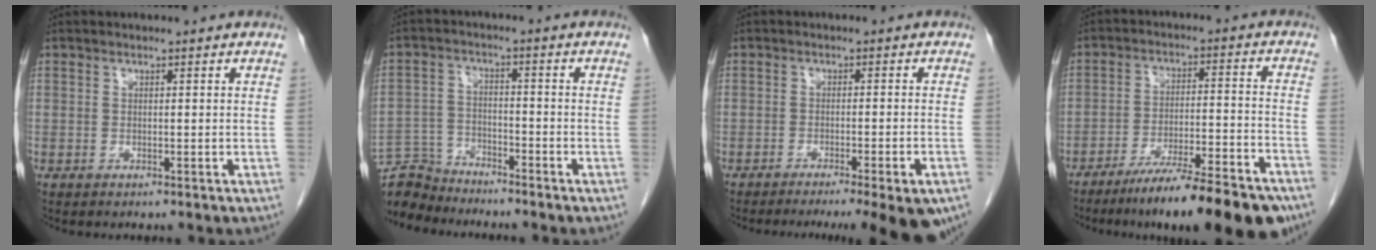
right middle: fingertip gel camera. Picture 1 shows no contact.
{"total": 7.2, "force": [-7.0, 1.3, -0.7], "torque": [0.012, 0.002, -0.137]}
{"total": 11.9, "force": [-9.1, 0.5, 7.7], "torque": [-0.071, -0.019, -0.121]}
{"total": 17.3, "force": [-13.4, 1.3, 10.8], "torque": [-0.126, -0.004, -0.210]}